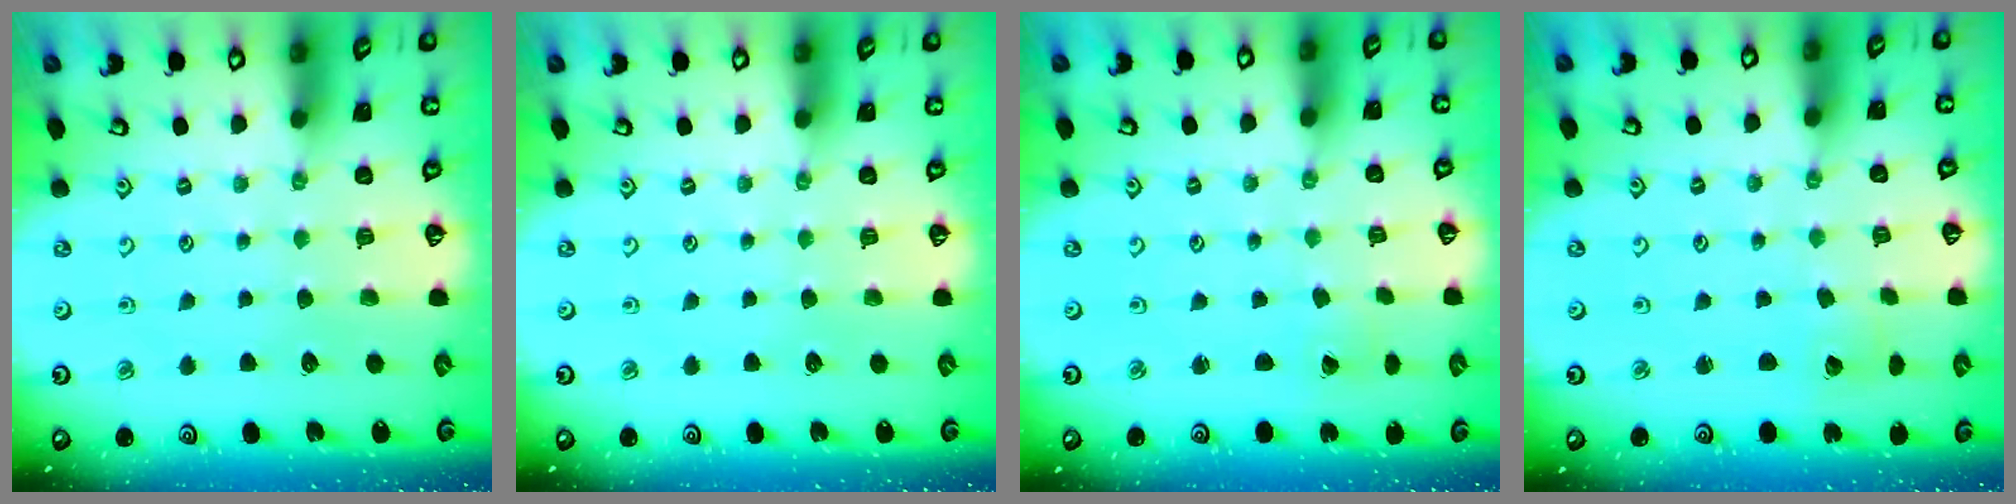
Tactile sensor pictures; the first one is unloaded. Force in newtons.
{"total": 0.0}
{"total": 0.0}
{"total": 2.1, "press": 2.1, "slide": 0.2}